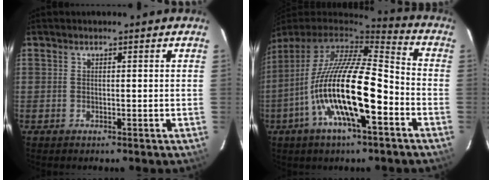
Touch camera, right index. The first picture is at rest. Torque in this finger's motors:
{"motor_torque": [1.22, -0.57, 1.05, 0.21]}